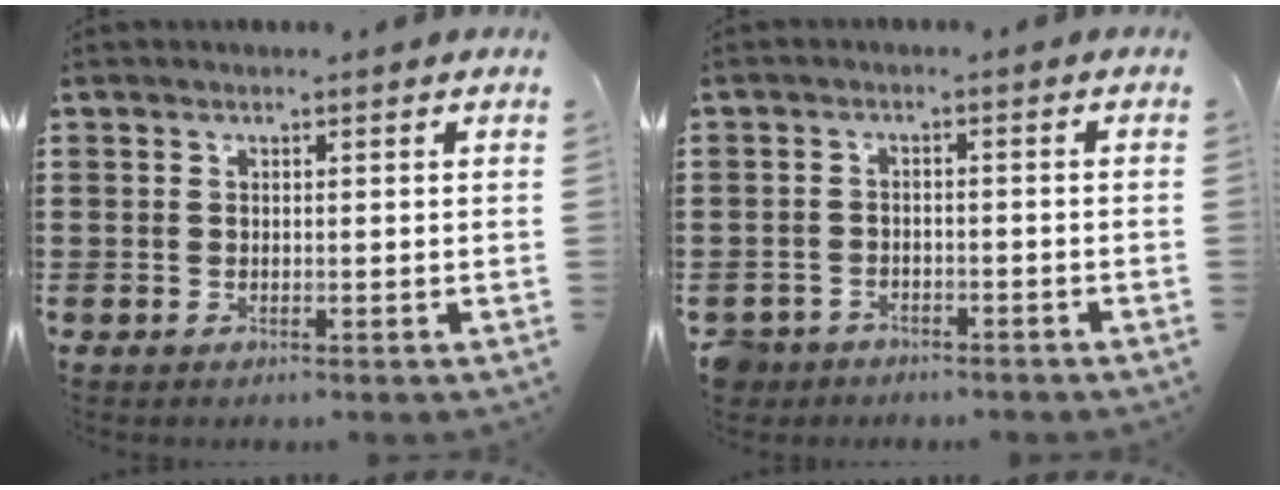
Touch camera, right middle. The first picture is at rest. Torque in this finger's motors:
{"motor_torque": [0.32, 0.43, -0.08, -0.01]}